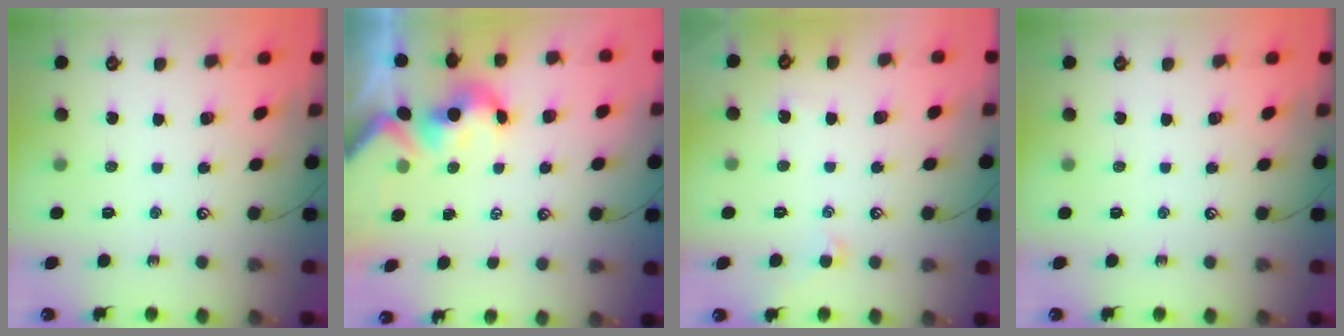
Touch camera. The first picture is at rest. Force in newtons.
{"total": 1.5, "press": 1.5, "slide": 0.1}
{"total": 1.0, "press": 0.9, "slide": 0.6}
{"total": 0.0}